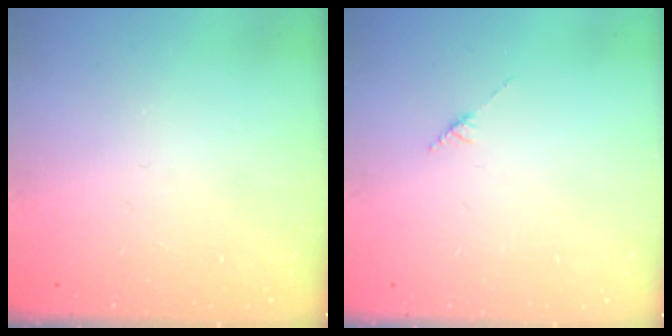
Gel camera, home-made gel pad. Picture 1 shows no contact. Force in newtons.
{"total": 2.8, "press": 2.8, "slide": 0.4}